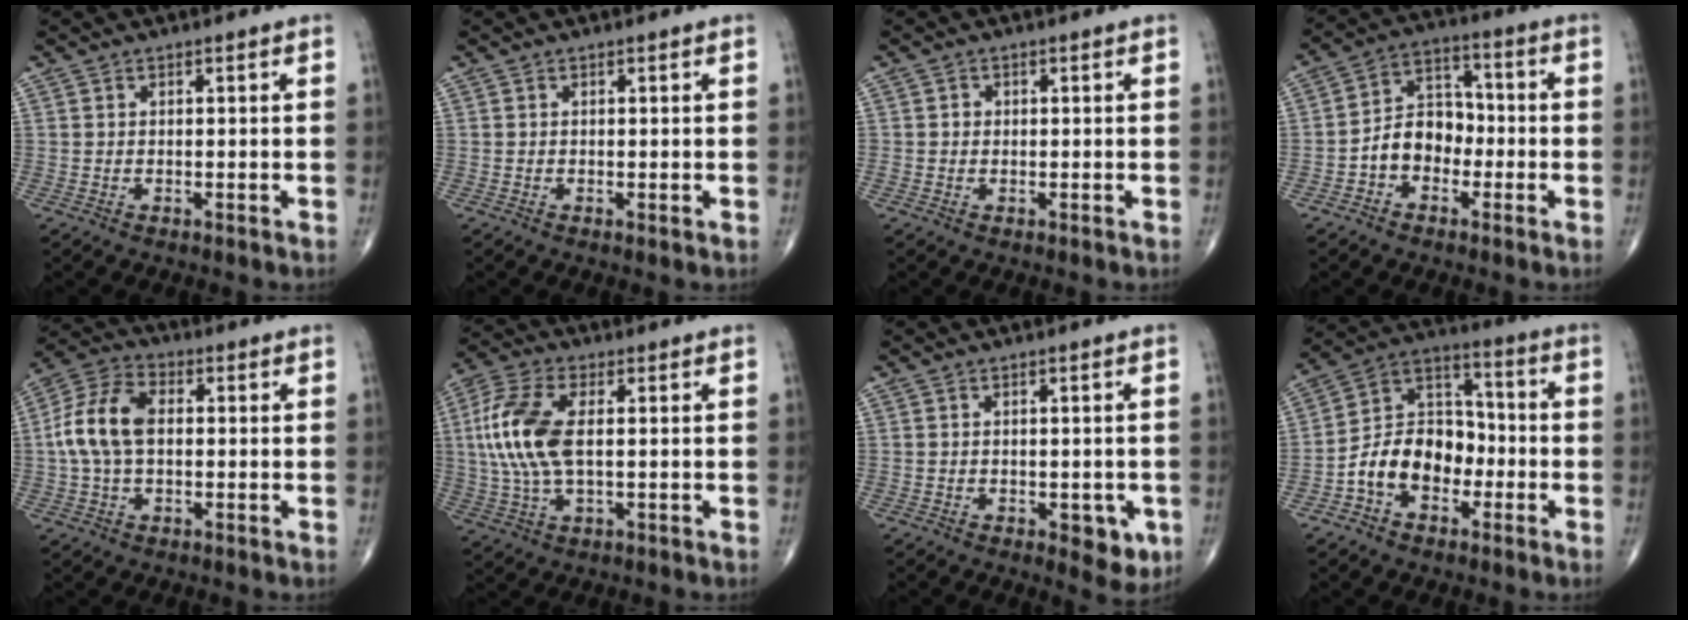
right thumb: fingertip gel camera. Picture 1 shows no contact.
{"total": 0.0}
{"total": 1.2, "force": [0.0, 1.1, 0.3], "torque": [0.001, 0.003, -0.001]}
{"total": 9.0, "force": [-2.6, 6.8, 5.3], "torque": [-0.064, 0.041, -0.060]}
{"total": 11.2, "force": [0.5, 6.9, 8.8], "torque": [-0.183, 0.028, 0.004]}
{"total": 13.2, "force": [1.2, 6.3, 11.5], "torque": [-0.267, 0.010, 0.022]}
{"total": 5.4, "force": [-1.8, 2.6, 4.3], "torque": [-0.031, -0.004, -0.016]}
{"total": 13.3, "force": [-4.0, 9.5, 8.5], "torque": [-0.115, 0.051, -0.080]}